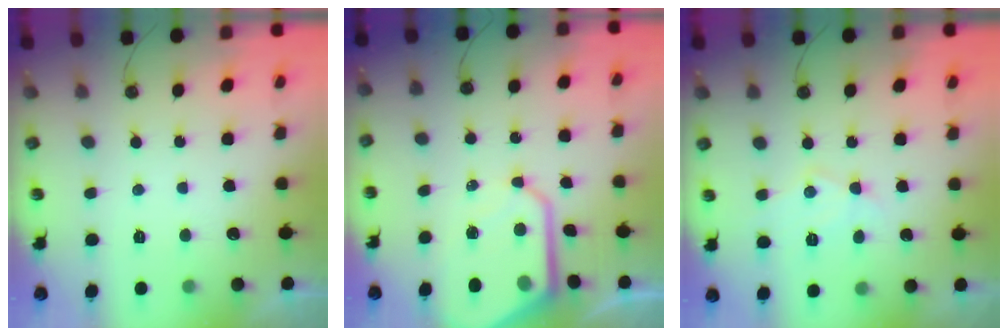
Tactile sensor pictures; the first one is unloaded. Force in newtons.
{"total": 11.6, "press": 11.5, "slide": 1.0}
{"total": 9.3, "press": 9.3, "slide": 0.5}